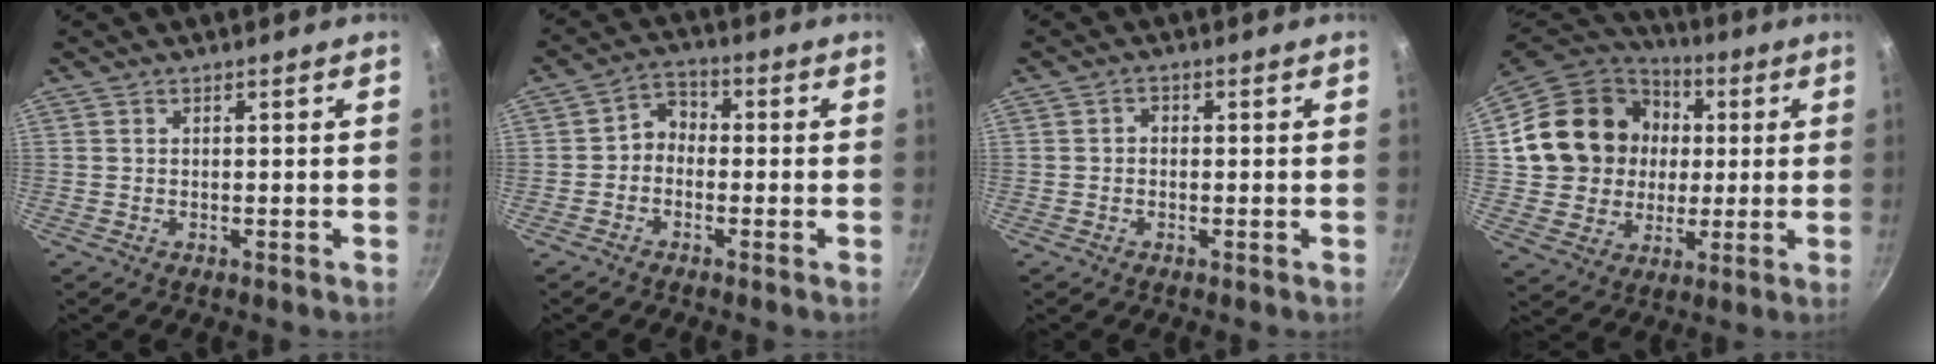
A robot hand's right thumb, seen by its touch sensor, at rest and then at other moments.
{"total": 4.1, "force": [-1.1, 3.3, 2.1], "torque": [-0.016, 0.022, -0.032]}
{"total": 1.2, "force": [-0.2, 1.0, 0.6], "torque": [-0.009, 0.005, -0.005]}
{"total": 19.5, "force": [3.0, 17.1, 8.8], "torque": [-0.144, 0.022, 0.057]}